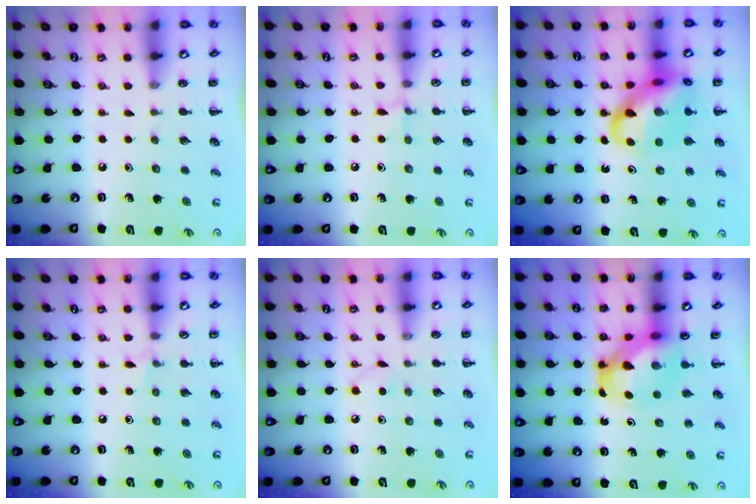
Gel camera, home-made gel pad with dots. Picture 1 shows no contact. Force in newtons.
{"total": 5.2, "press": 4.9, "slide": 1.7}
{"total": 17.2, "press": 17.0, "slide": 2.6}
{"total": 4.3, "press": 4.1, "slide": 1.5}
{"total": 2.9, "press": 2.7, "slide": 0.9}
{"total": 5.5, "press": 5.3, "slide": 1.6}